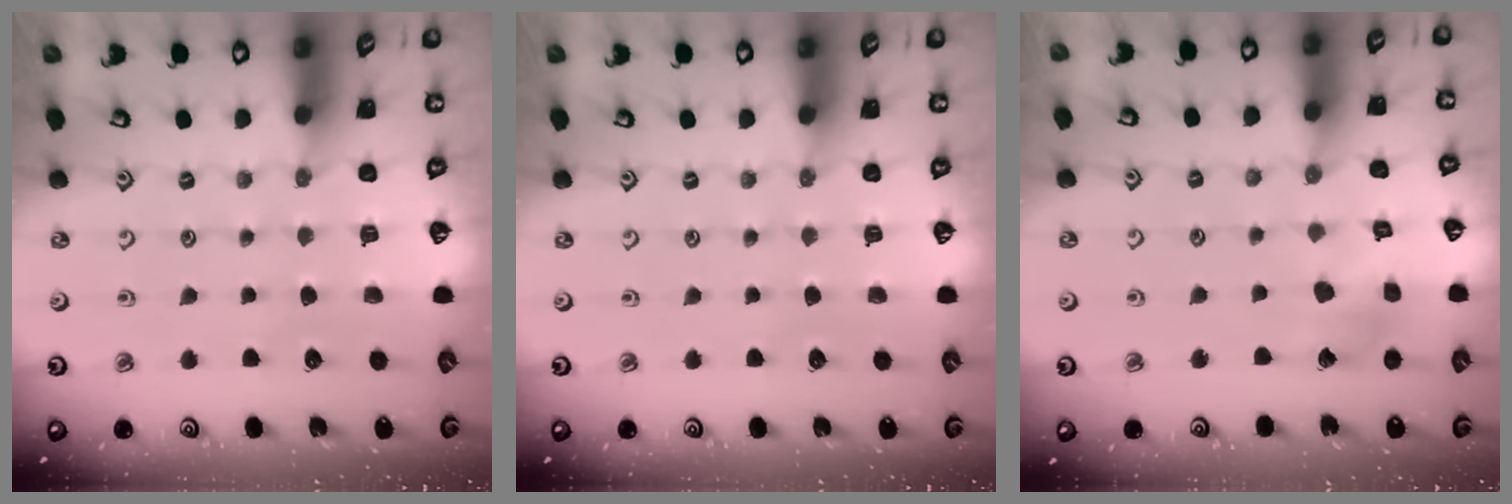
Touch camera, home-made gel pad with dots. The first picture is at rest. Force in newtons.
{"total": 0.0}
{"total": 8.5, "press": 8.4, "slide": 0.9}